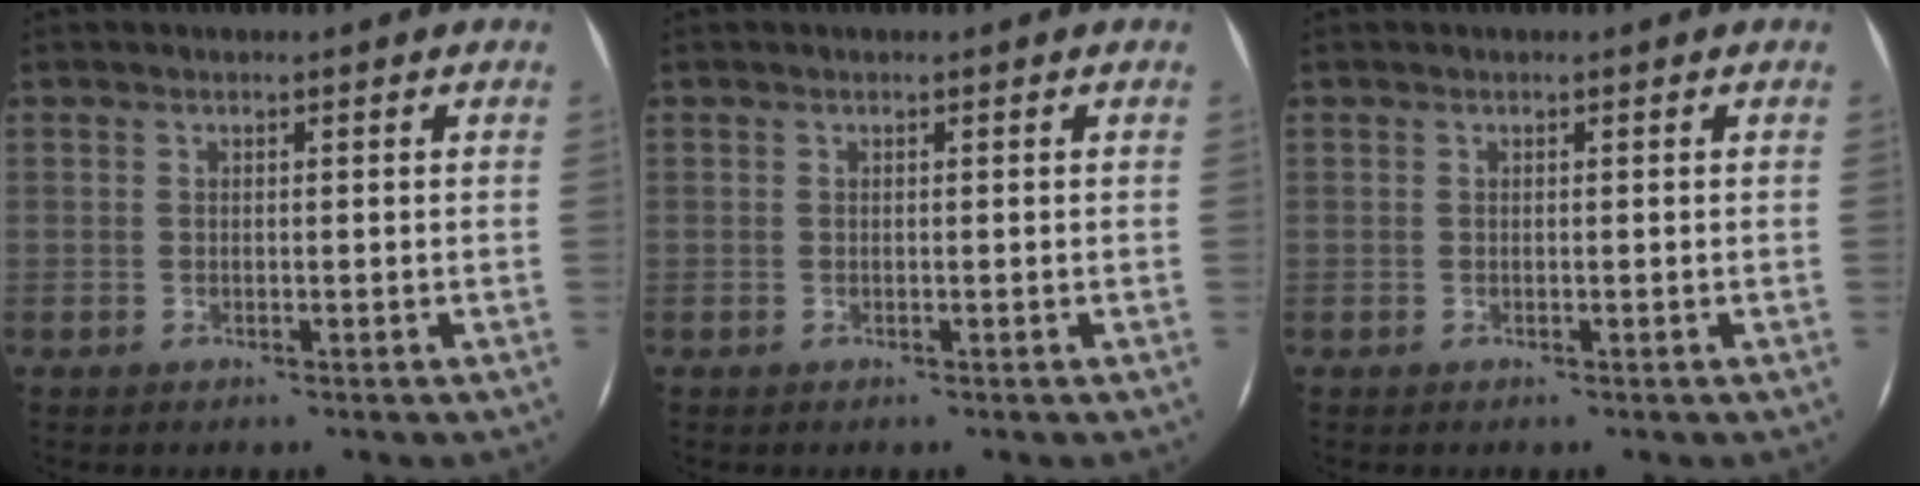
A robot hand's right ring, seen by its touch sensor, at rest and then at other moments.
{"total": 0.0}
{"total": 0.0}